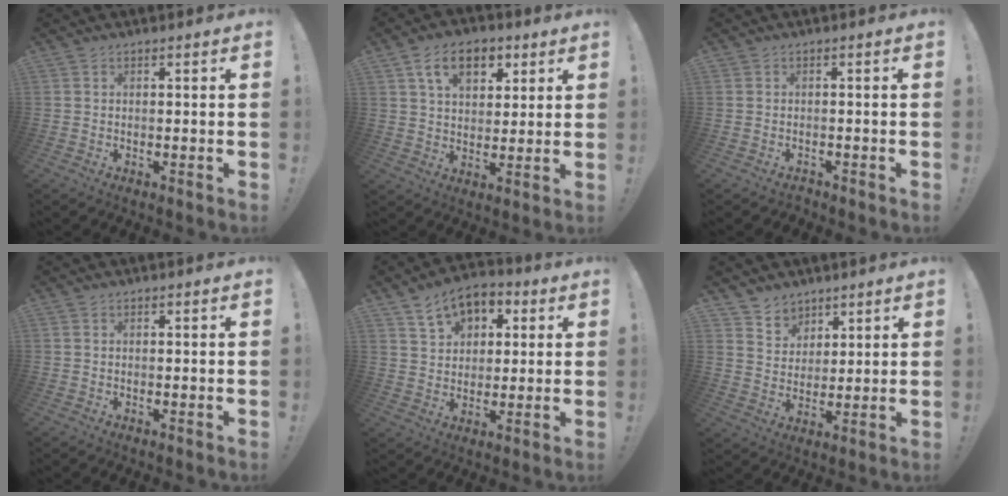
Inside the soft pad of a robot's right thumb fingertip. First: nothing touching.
{"total": 12.1, "force": [5.6, 7.8, 7.4], "torque": [-0.116, -0.003, 0.104]}
{"total": 1.1, "force": [-0.9, 0.6, 0.0], "torque": [0.001, 0.001, -0.016]}
{"total": 0.0}
{"total": 10.4, "force": [5.5, 7.4, 4.9], "torque": [-0.075, -0.023, 0.106]}
{"total": 6.6, "force": [5.0, 4.4, 0.1], "torque": [0.007, -0.051, 0.095]}